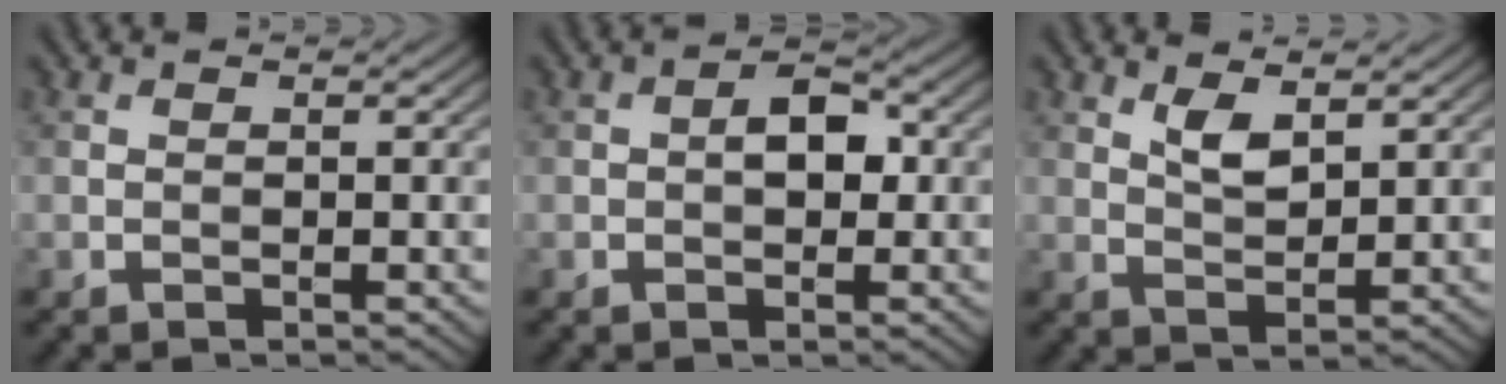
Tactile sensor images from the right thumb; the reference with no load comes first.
{"total": 3.6, "force": [0.0, 2.2, 2.9], "torque": [-0.046, 0.003, -0.006]}
{"total": 3.6, "force": [2.1, 1.4, 2.5], "torque": [-0.055, -0.007, 0.044]}